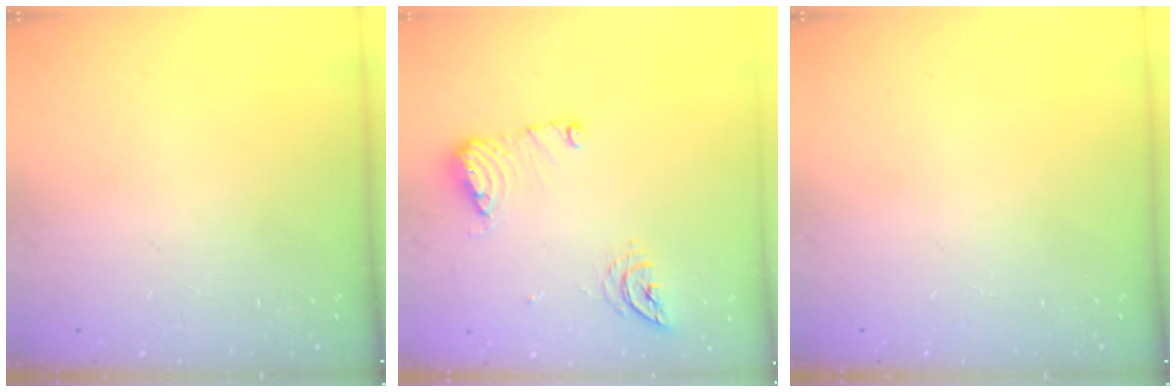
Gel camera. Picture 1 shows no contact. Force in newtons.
{"total": 10.0, "press": 10.0, "slide": 0.8}
{"total": 0.0}